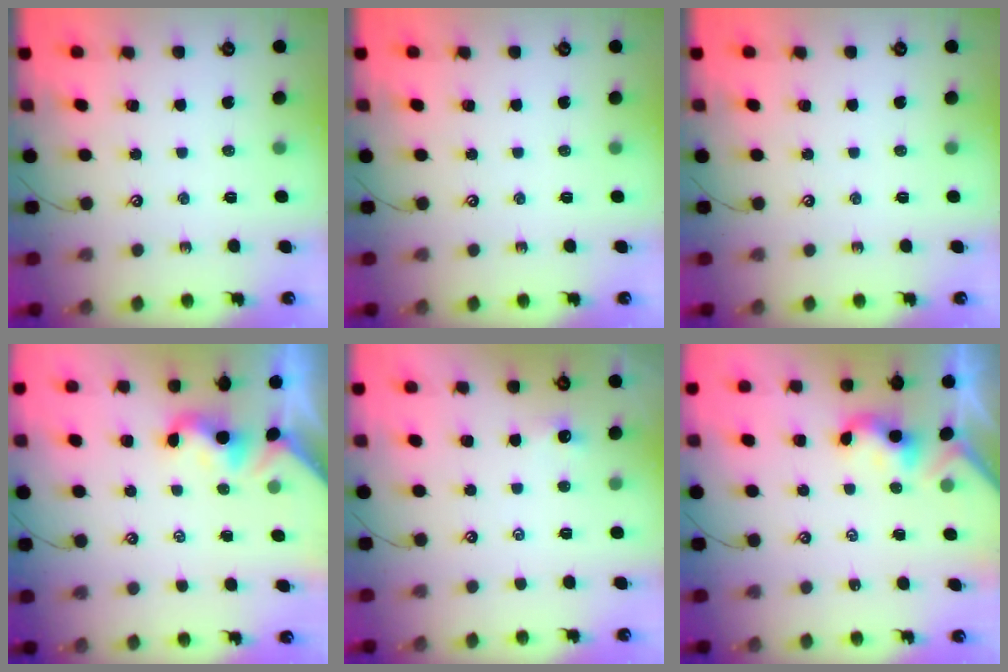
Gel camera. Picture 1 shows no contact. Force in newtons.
{"total": 0.0}
{"total": 0.0}
{"total": 2.0, "press": 2.0, "slide": 0.4}
{"total": 0.0}
{"total": 2.2, "press": 2.2, "slide": 0.2}